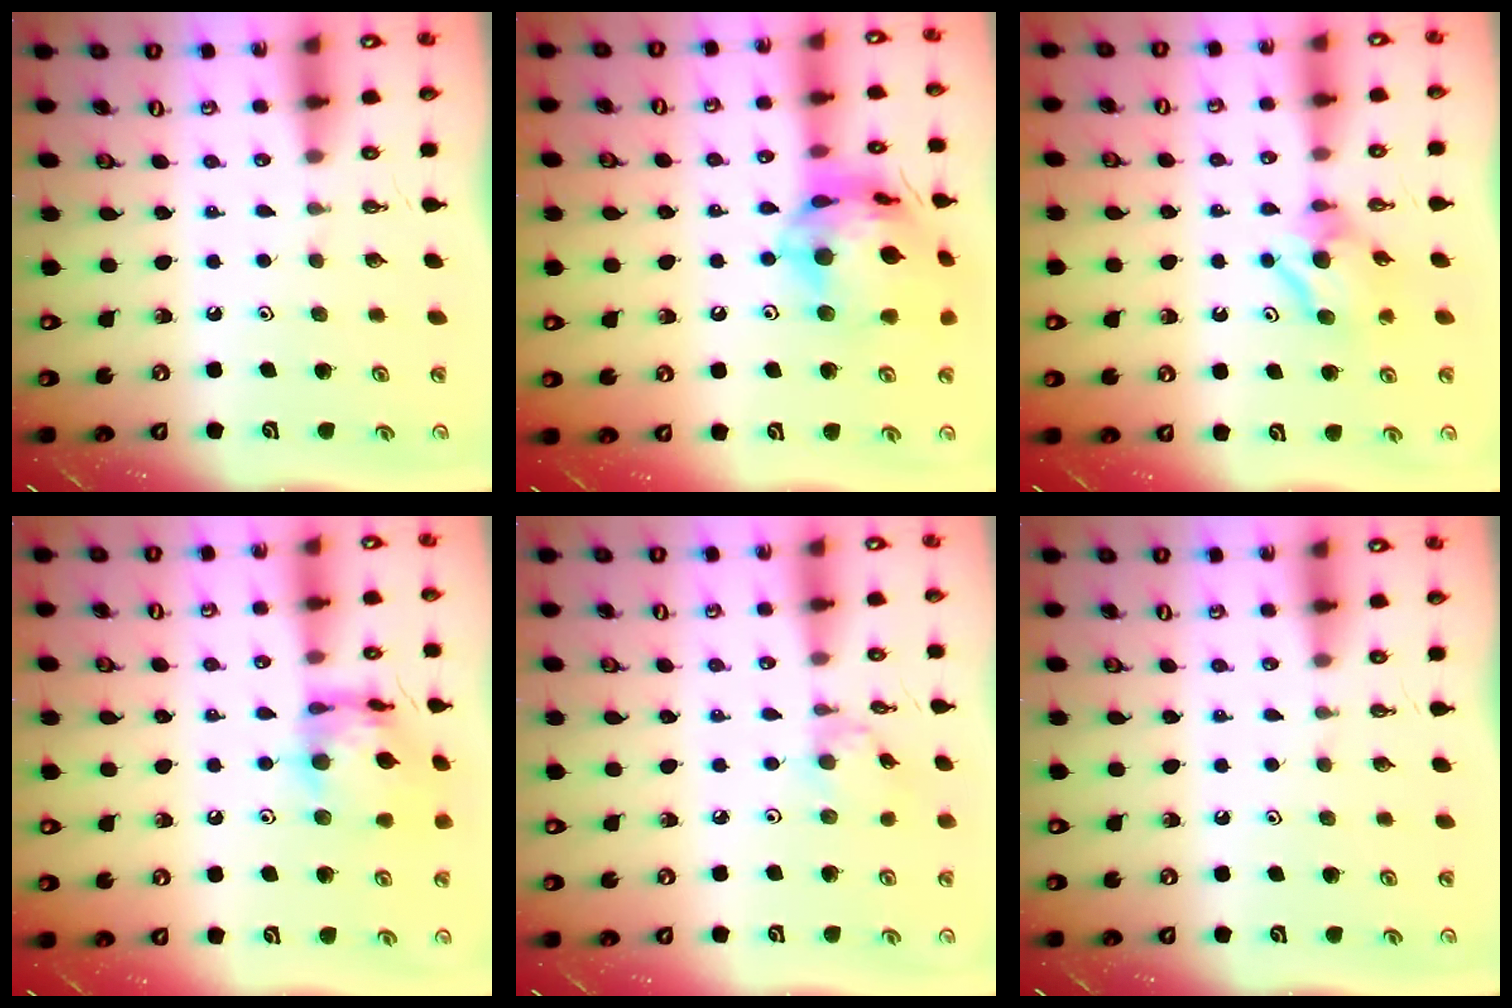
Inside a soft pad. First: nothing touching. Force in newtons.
{"total": 21.2, "press": 21.0, "slide": 2.3}
{"total": 7.8, "press": 7.8, "slide": 0.7}
{"total": 14.5, "press": 14.4, "slide": 1.4}
{"total": 1.8, "press": 1.7, "slide": 0.1}
{"total": 0.0}